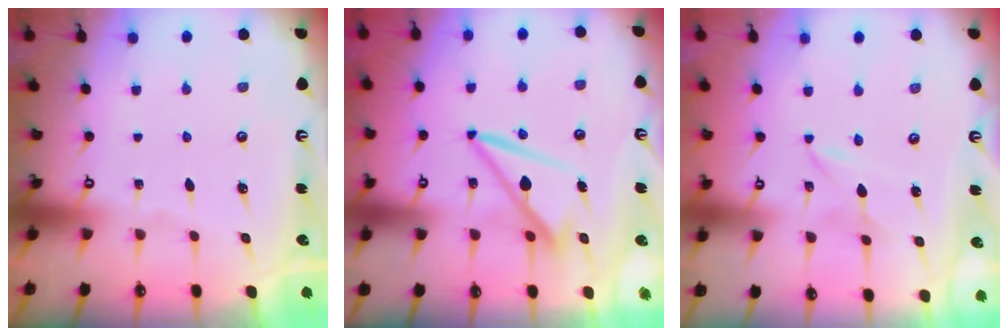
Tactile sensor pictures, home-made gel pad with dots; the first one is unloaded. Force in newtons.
{"total": 7.2, "press": 7.2, "slide": 0.5}
{"total": 1.7, "press": 1.7, "slide": 0.2}